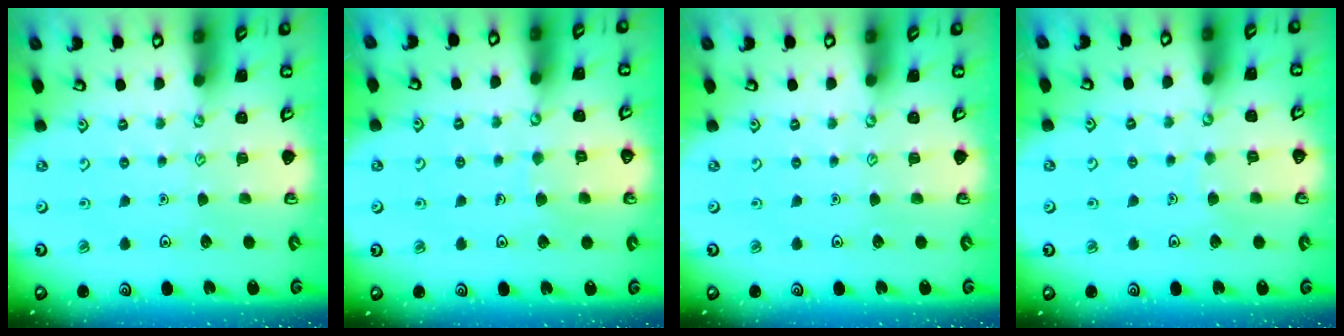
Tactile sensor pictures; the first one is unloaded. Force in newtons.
{"total": 5.5, "press": 5.5, "slide": 0.6}
{"total": 0.0}
{"total": 2.4, "press": 2.4, "slide": 0.2}